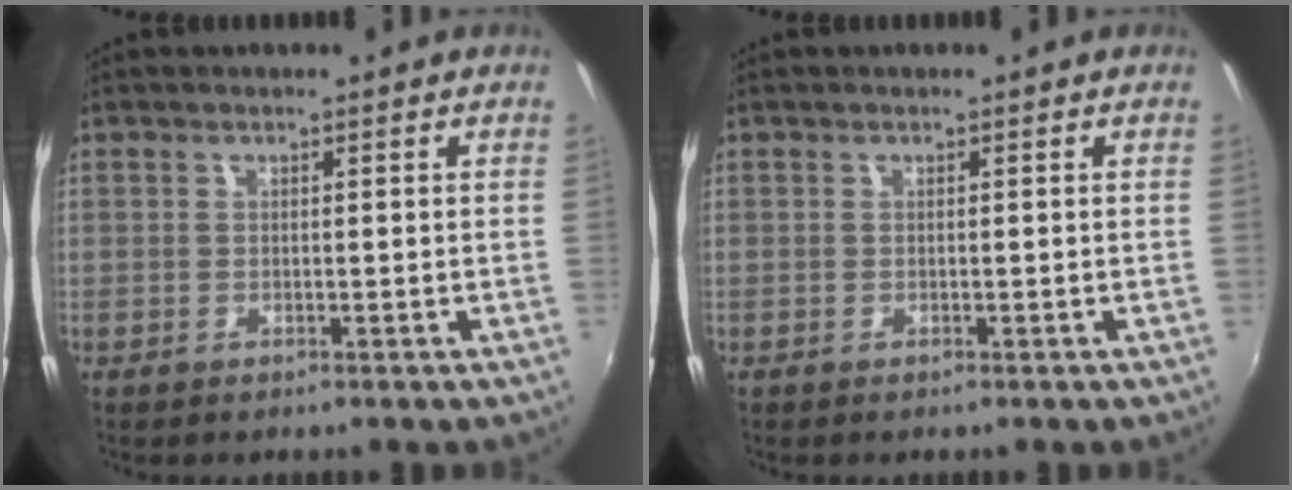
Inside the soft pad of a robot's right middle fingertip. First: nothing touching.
{"total": 0.0}